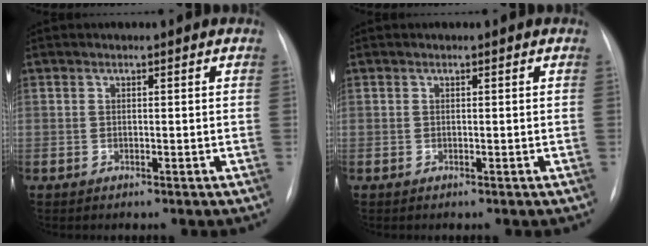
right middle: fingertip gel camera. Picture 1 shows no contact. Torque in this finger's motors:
{"motor_torque": [-0.16, -0.07, -0.04, -0.01]}